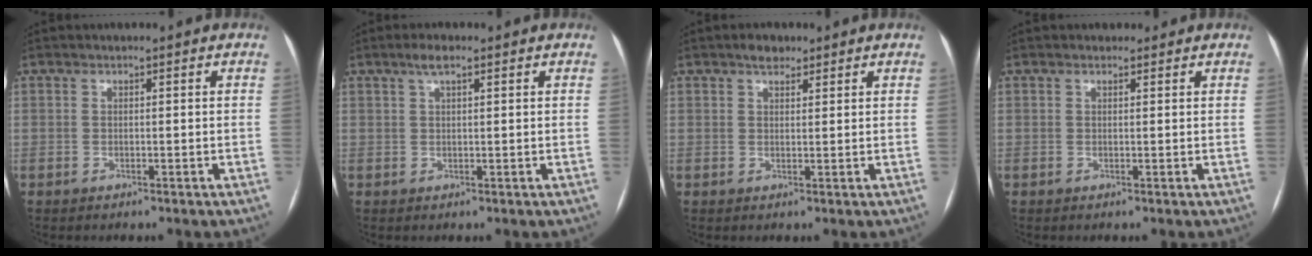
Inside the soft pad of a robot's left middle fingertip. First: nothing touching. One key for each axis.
{"total": 2.4, "fx": 1.5, "fy": 0.5, "fz": 1.8, "tx": -0.037, "ty": 0.010, "tz": 0.028}
{"total": 2.4, "fx": 1.8, "fy": 1.2, "fz": 1.0, "tx": -0.019, "ty": 0.006, "tz": 0.027}
{"total": 0.9, "fx": 0.7, "fy": 0.6, "fz": 0.1, "tx": -0.006, "ty": 0.004, "tz": 0.009}